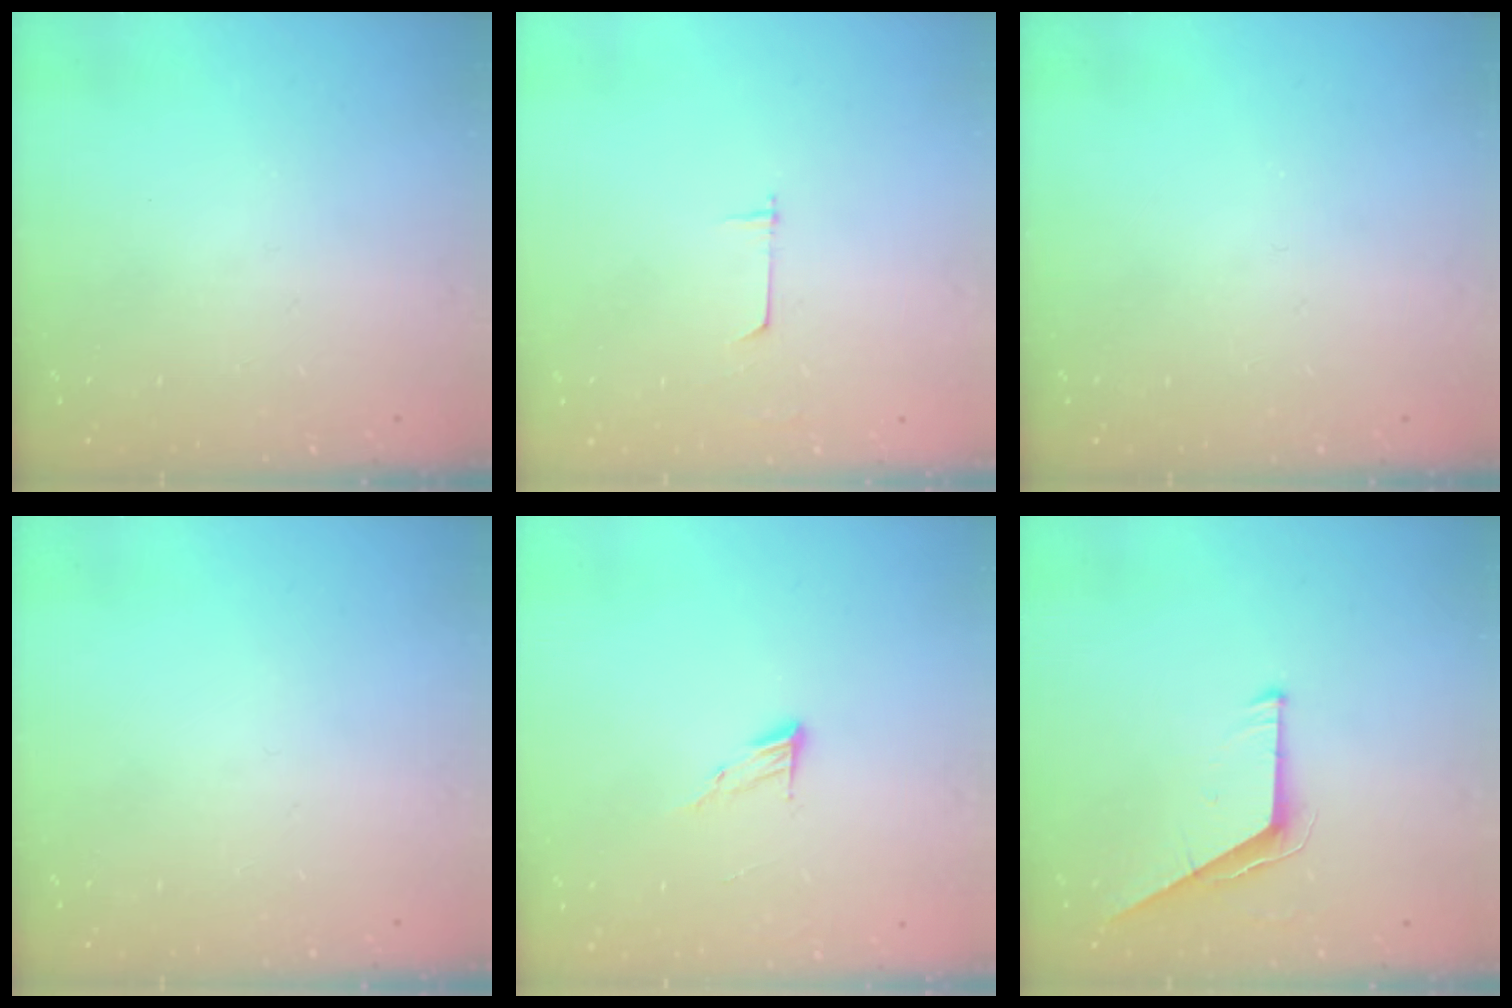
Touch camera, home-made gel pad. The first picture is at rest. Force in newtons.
{"total": 4.6, "press": 4.6, "slide": 0.4}
{"total": 0.0}
{"total": 0.0}
{"total": 5.0, "press": 4.9, "slide": 0.5}
{"total": 6.2, "press": 6.2, "slide": 0.5}